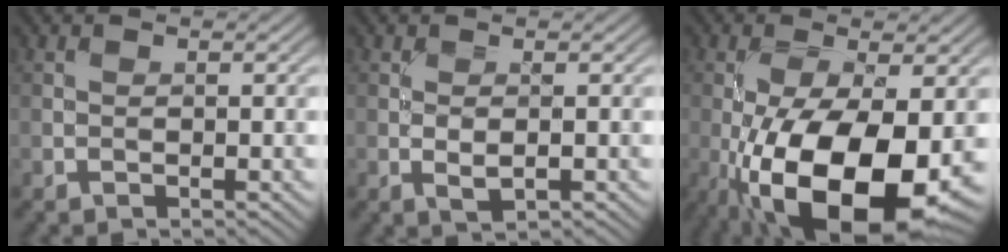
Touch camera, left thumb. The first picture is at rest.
{"total": 1.8, "force": [-0.2, 0.8, 1.6], "torque": [-0.037, -0.003, -0.004]}
{"total": 15.9, "force": [-4.9, 6.6, 13.7], "torque": [-0.260, -0.028, -0.078]}